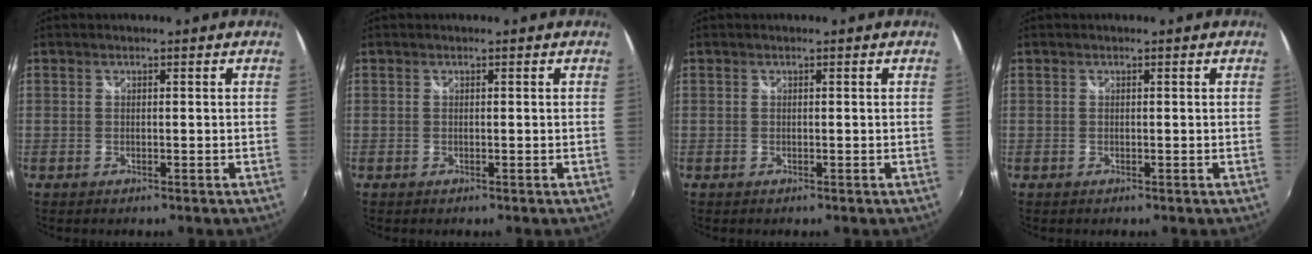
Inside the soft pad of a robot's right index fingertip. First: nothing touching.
{"total": 0.0}
{"total": 0.0}
{"total": 0.0}